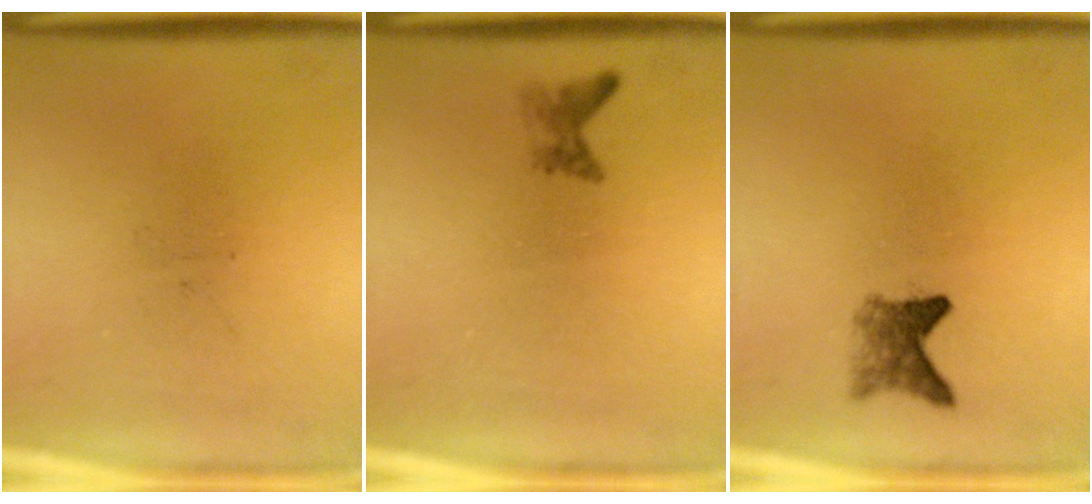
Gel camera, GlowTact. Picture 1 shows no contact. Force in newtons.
{"total": 1.2}
{"total": 2.7}